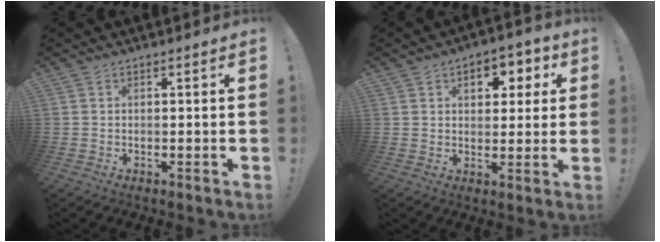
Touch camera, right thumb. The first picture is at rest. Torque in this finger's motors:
{"motor_torque": [-0.12, 0.22, 0.00, 0.00, 0.04]}